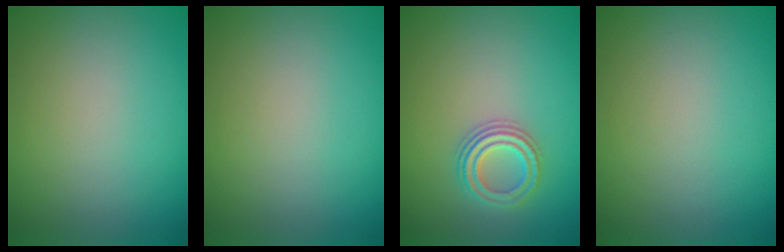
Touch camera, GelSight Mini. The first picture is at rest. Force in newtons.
{"total": 0.0}
{"total": 2.5, "press": 2.4, "slide": 0.4}
{"total": 0.0}